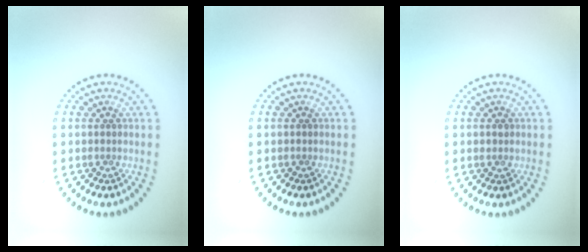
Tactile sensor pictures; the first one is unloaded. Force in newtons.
{"total": 0.0}
{"total": 0.8, "press": 0.8, "slide": 0.2}